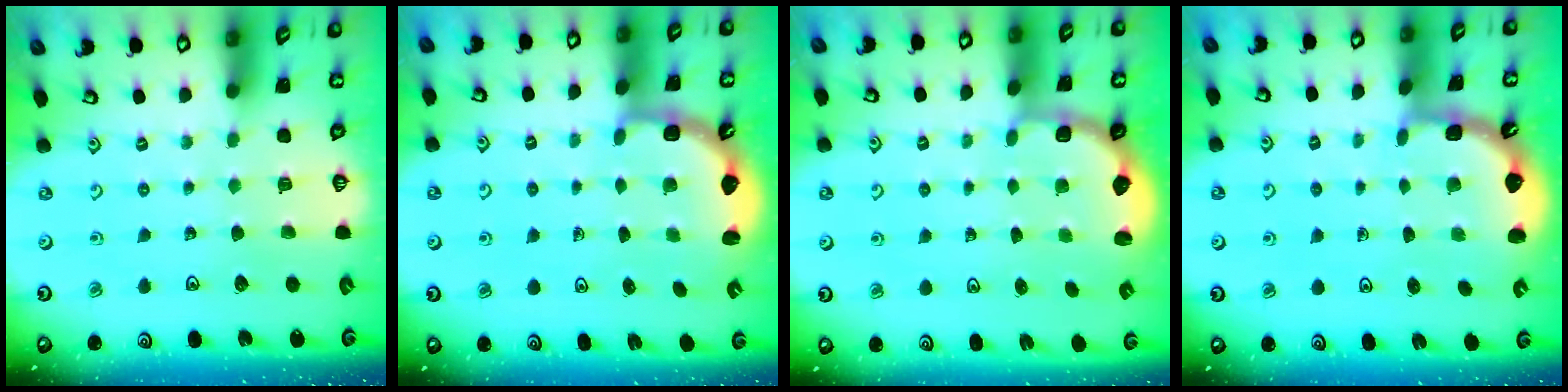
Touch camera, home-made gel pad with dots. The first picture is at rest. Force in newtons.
{"total": 3.1, "press": 2.5, "slide": 1.8}
{"total": 2.8, "press": 2.1, "slide": 1.9}
{"total": 1.9, "press": 1.9, "slide": 0.2}